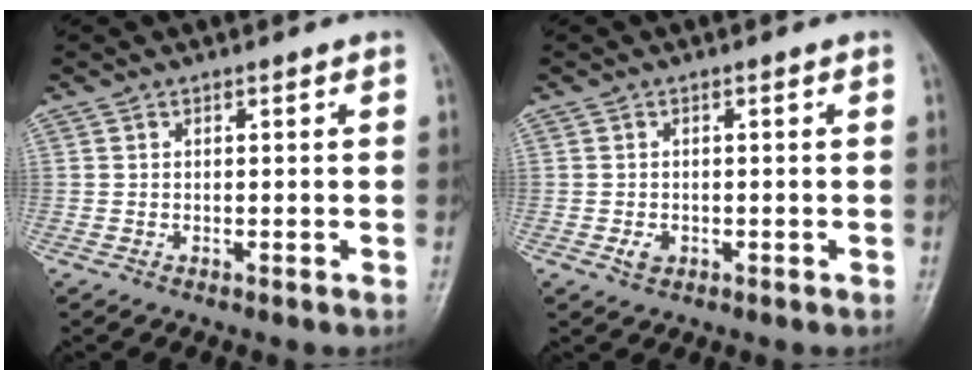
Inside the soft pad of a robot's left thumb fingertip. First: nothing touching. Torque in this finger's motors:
{"motor_torque": [0.18, 0.28, 0.42, 0.19, 0.00]}